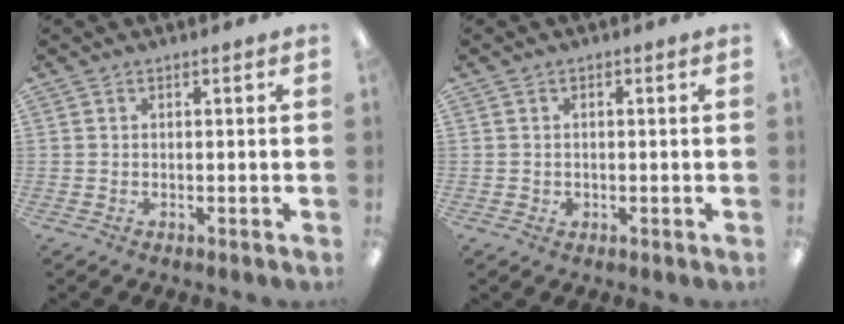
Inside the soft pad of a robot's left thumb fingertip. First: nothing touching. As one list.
[{"total": 1.2, "force": [0.0, 1.1, 0.2], "torque": [-0.005, 0.005, -0.002]}]